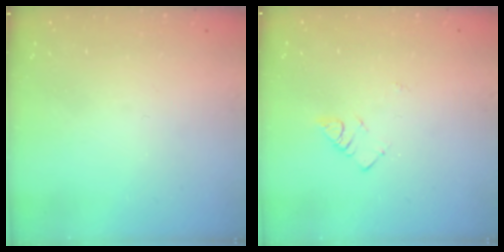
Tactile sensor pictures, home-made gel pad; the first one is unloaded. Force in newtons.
{"total": 2.8, "press": 2.7, "slide": 0.4}